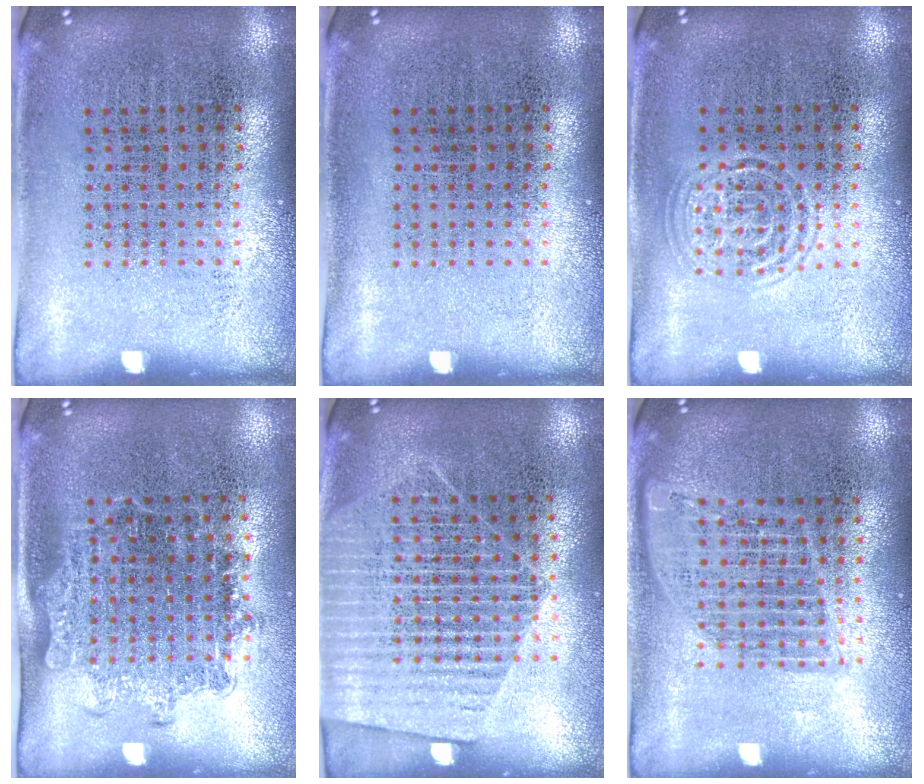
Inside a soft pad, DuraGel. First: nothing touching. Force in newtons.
{"total": 0.0}
{"total": 1.4, "press": 1.3, "slide": 0.3}
{"total": 1.4, "press": 1.1, "slide": 0.8}
{"total": 1.7, "press": 1.5, "slide": 0.8}
{"total": 1.5, "press": 1.4, "slide": 0.7}